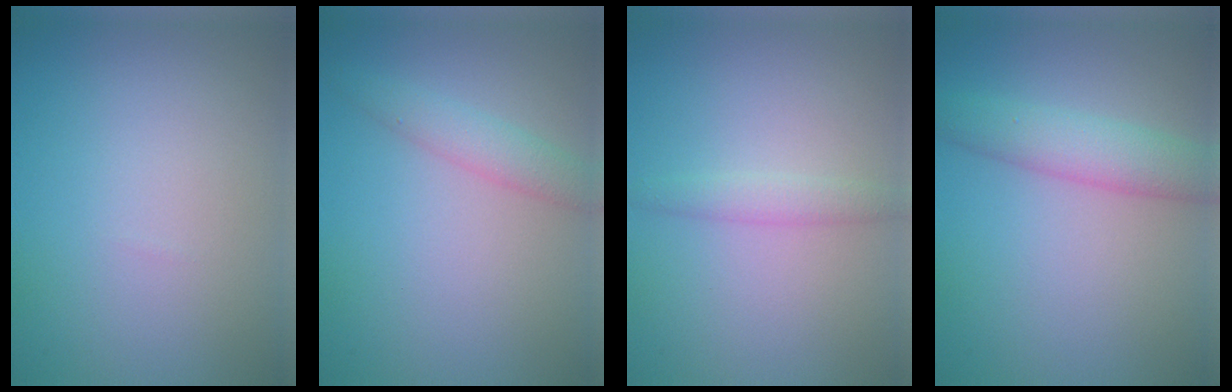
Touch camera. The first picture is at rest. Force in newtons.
{"total": 2.4, "press": 2.4, "slide": 0.1}
{"total": 1.4, "press": 1.4, "slide": 0.0}
{"total": 4.1, "press": 4.1, "slide": 0.1}